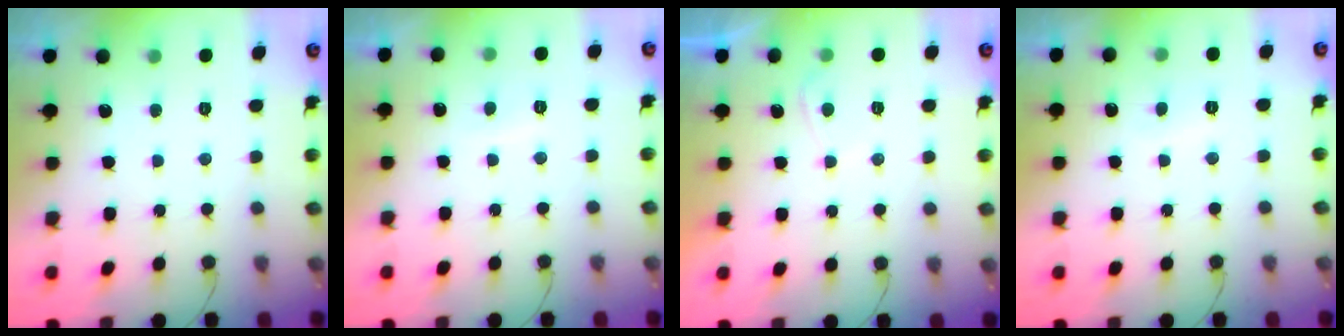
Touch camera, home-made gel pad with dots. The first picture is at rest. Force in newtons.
{"total": 1.3, "press": 1.2, "slide": 0.6}
{"total": 1.2, "press": 1.0, "slide": 0.6}
{"total": 3.7, "press": 3.7, "slide": 0.4}